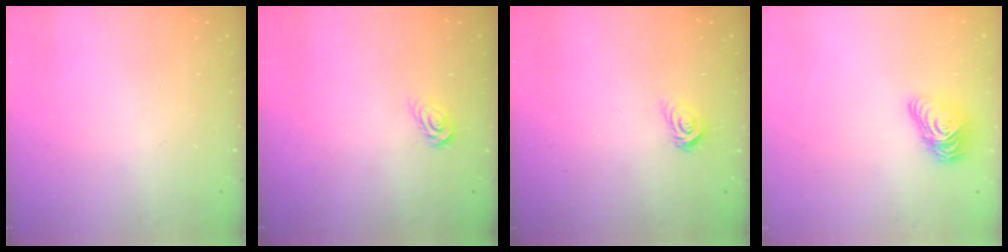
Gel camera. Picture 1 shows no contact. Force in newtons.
{"total": 3.5, "press": 3.5, "slide": 0.2}
{"total": 4.1, "press": 4.1, "slide": 0.5}
{"total": 11.5, "press": 11.5, "slide": 0.4}